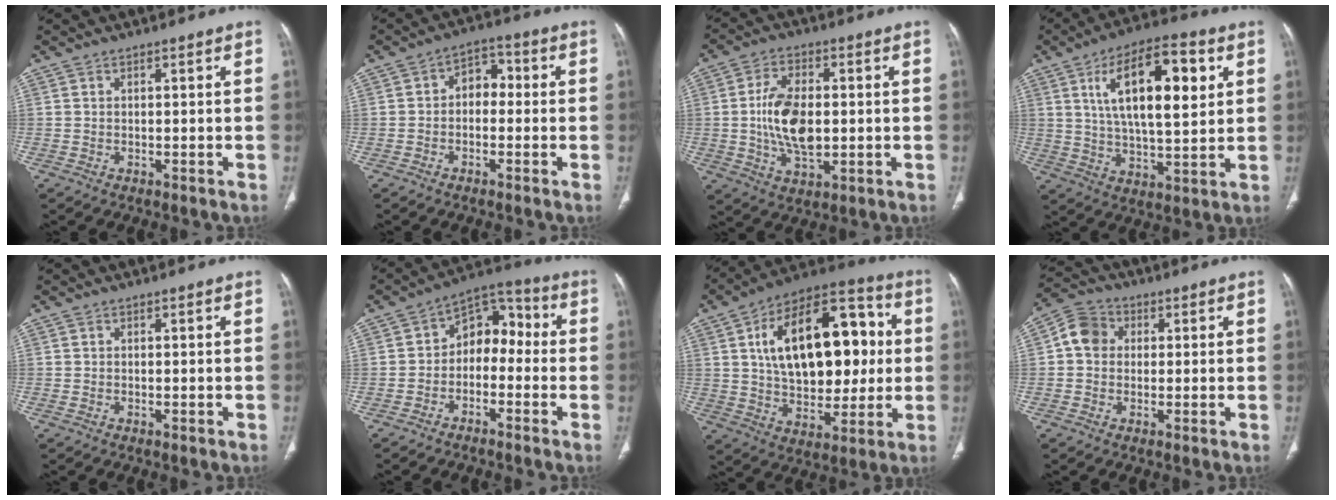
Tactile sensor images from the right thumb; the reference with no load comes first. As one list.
[{"total": 5.4, "force": [-0.4, 3.9, 3.7], "torque": [-0.032, 0.026, -0.020]}, {"total": 11.8, "force": [-0.1, 6.5, 9.8], "torque": [-0.177, 0.000, 0.003]}, {"total": 18.2, "force": [5.8, 7.2, 15.7], "torque": [-0.239, -0.008, 0.095]}, {"total": 0.5, "force": [-0.2, 0.3, 0.4], "torque": [-0.011, 0.001, 0.000]}, {"total": 8.9, "force": [-1.6, 6.5, 5.9], "torque": [-0.049, 0.049, -0.045]}, {"total": 25.8, "force": [4.3, 14.7, 20.8], "torque": [-0.293, 0.016, 0.067]}, {"total": 6.3, "force": [0.8, 5.4, 3.2], "torque": [-0.045, 0.015, 0.004]}]